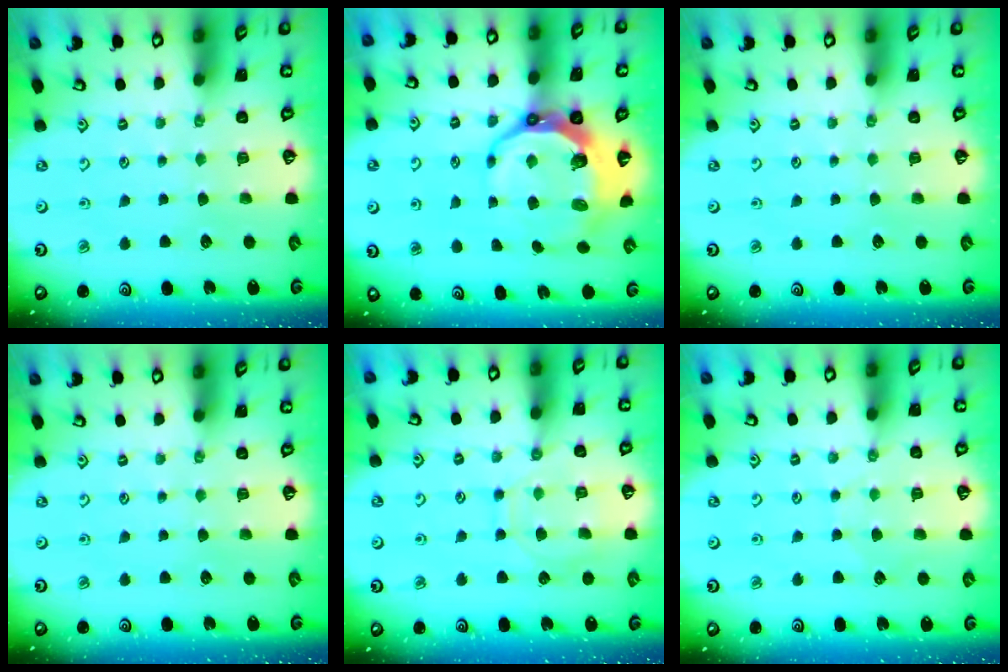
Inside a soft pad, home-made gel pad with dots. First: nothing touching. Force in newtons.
{"total": 12.1, "press": 11.2, "slide": 4.6}
{"total": 0.0}
{"total": 0.0}
{"total": 9.1, "press": 9.1, "slide": 1.0}
{"total": 4.7, "press": 4.7, "slide": 0.5}